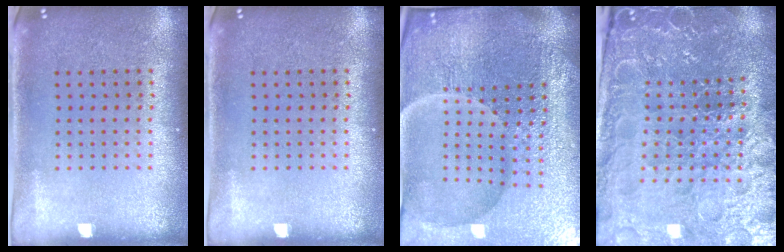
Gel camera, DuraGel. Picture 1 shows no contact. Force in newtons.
{"total": 0.0}
{"total": 6.3, "press": 5.7, "slide": 2.7}
{"total": 4.7, "press": 4.5, "slide": 1.2}